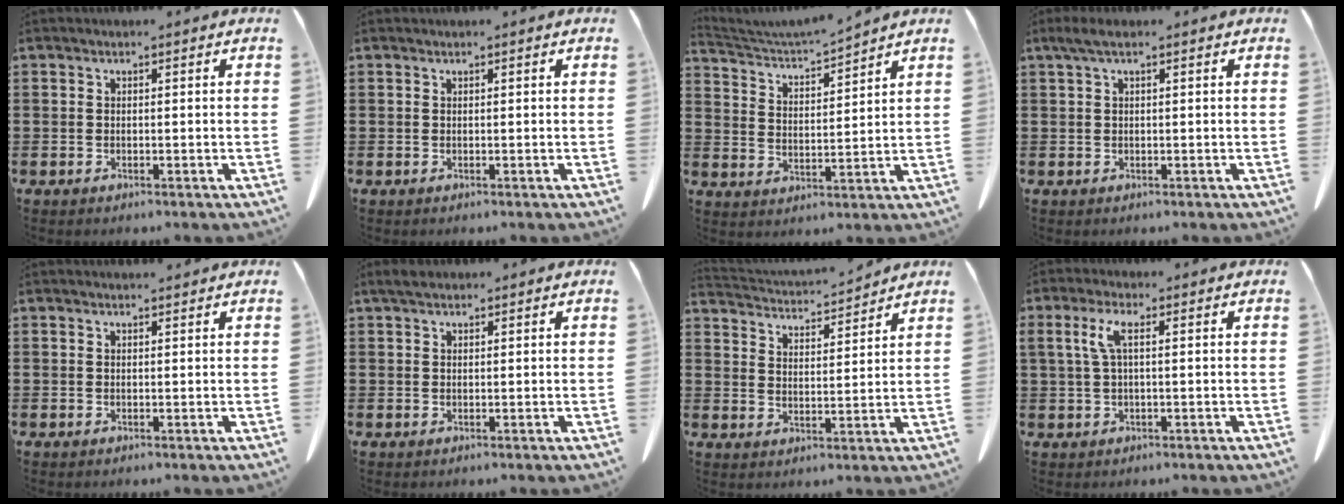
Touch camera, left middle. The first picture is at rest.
{"total": 0.0}
{"total": 3.9, "force": [3.7, 0.0, 1.2], "torque": [-0.041, -0.033, 0.060]}
{"total": 1.6, "force": [0.6, 0.4, 1.5], "torque": [-0.030, 0.003, 0.010]}
{"total": 0.7, "force": [0.6, 0.0, 0.2], "torque": [-0.005, 0.000, 0.012]}
{"total": 1.6, "force": [1.2, 0.6, 0.9], "torque": [-0.021, 0.006, 0.023]}
{"total": 3.6, "force": [3.6, 0.1, 0.4], "torque": [-0.024, -0.029, 0.059]}
{"total": 2.9, "force": [0.4, 0.9, 2.7], "torque": [-0.062, 0.003, 0.002]}